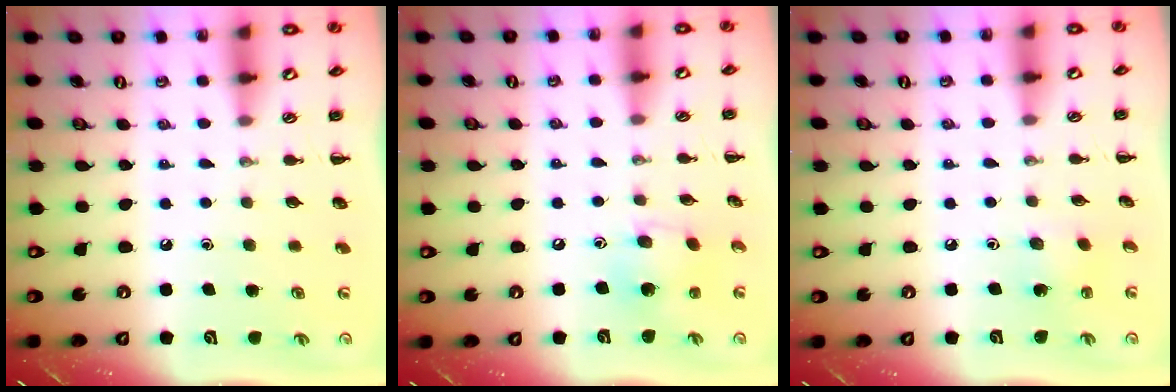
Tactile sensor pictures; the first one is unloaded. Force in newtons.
{"total": 7.2, "press": 6.9, "slide": 2.0}
{"total": 3.0, "press": 2.8, "slide": 1.0}